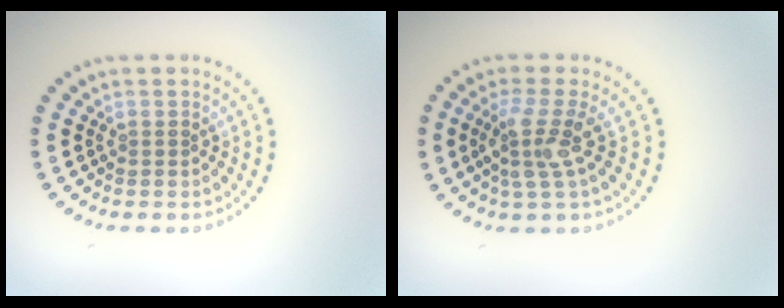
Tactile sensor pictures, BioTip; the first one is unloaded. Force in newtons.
{"total": 3.2, "press": 2.6, "slide": 1.8}